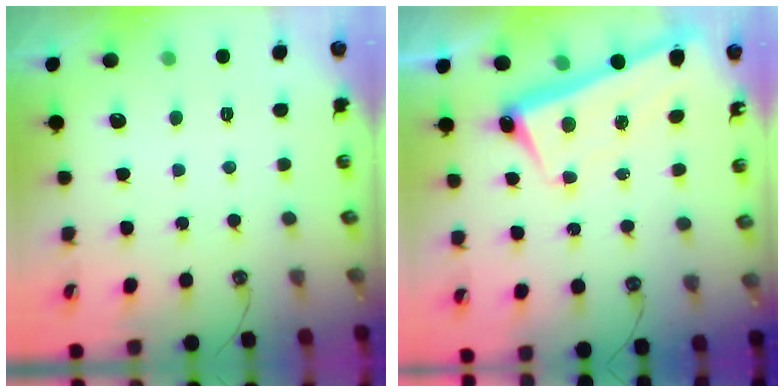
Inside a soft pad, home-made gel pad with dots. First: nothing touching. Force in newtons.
{"total": 2.8, "press": 2.7, "slide": 0.7}